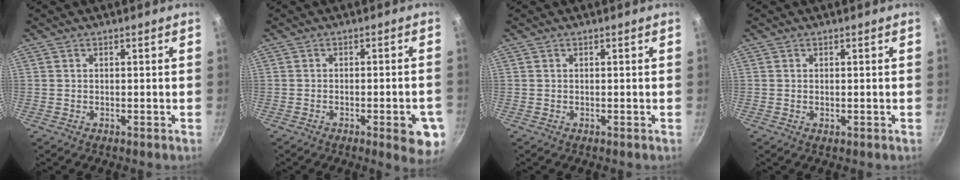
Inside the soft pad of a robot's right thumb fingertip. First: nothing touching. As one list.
[{"total": 8.1, "force": [-3.1, 2.3, 7.2], "torque": [-0.069, 0.008, -0.036]}, {"total": 0.0}, {"total": 0.6, "force": [0.0, 0.3, 0.5], "torque": [-0.008, 0.000, 0.000]}]